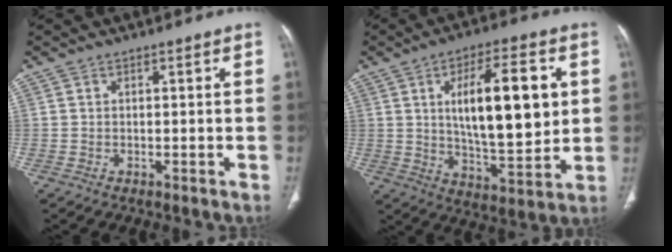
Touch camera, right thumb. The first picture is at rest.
{"total": 18.8, "force": [3.6, 7.0, 17.0], "torque": [-0.245, -0.018, 0.064]}